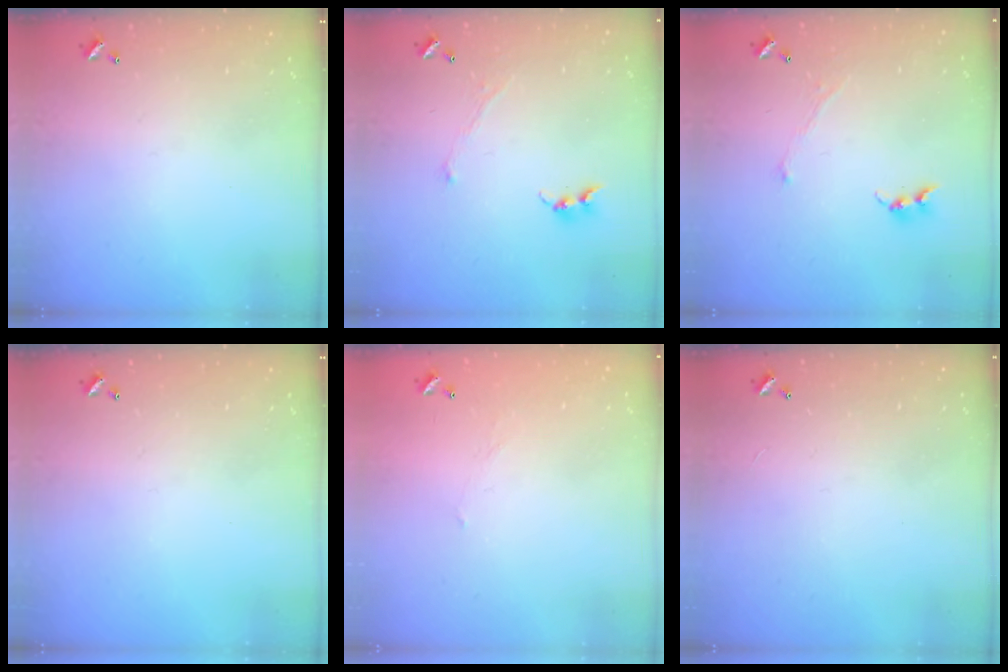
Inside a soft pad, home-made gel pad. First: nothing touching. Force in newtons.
{"total": 0.8, "press": 0.7, "slide": 0.3}
{"total": 0.8, "press": 0.7, "slide": 0.3}
{"total": 0.0}
{"total": 6.0, "press": 6.0, "slide": 0.9}
{"total": 2.8, "press": 2.8, "slide": 0.3}